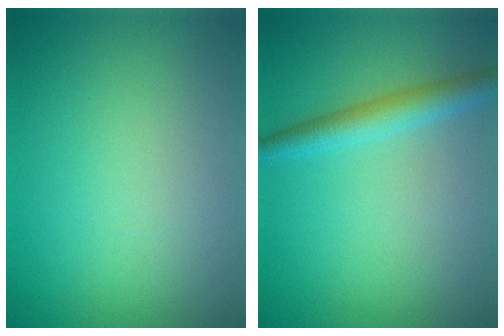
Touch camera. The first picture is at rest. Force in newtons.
{"total": 2.8, "press": 2.8, "slide": 0.0}